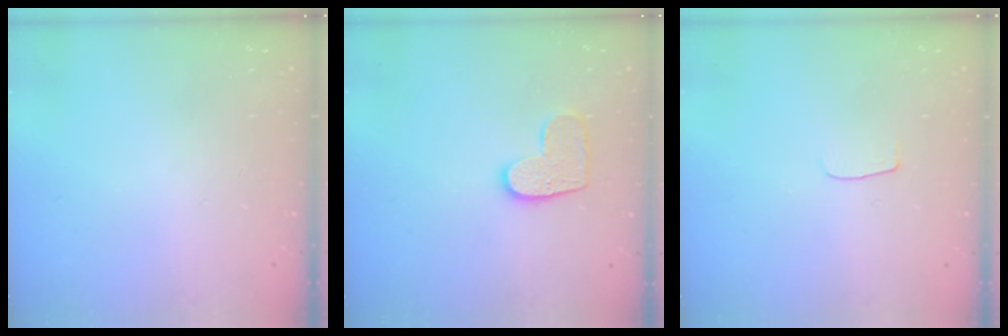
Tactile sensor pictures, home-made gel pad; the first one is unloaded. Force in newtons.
{"total": 9.2, "press": 9.2, "slide": 0.3}
{"total": 3.0, "press": 3.0, "slide": 0.3}